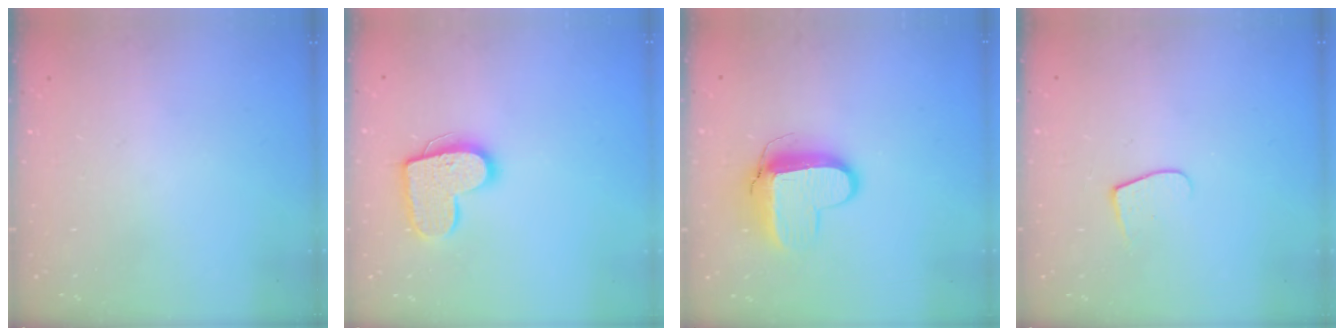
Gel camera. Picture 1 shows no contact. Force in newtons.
{"total": 14.5, "press": 14.5, "slide": 0.9}
{"total": 10.3, "press": 10.3, "slide": 1.2}
{"total": 5.8, "press": 5.8, "slide": 0.7}